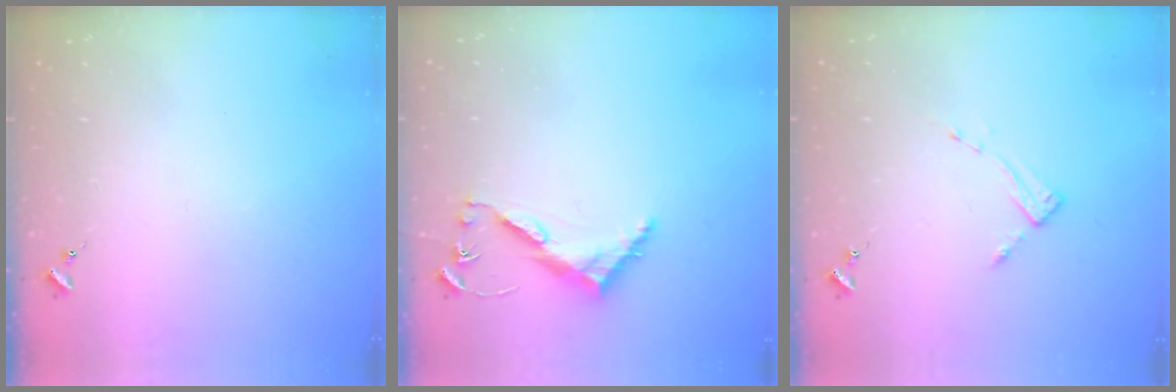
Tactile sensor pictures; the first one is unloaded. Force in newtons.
{"total": 8.2, "press": 8.1, "slide": 0.6}
{"total": 2.7, "press": 2.7, "slide": 0.4}